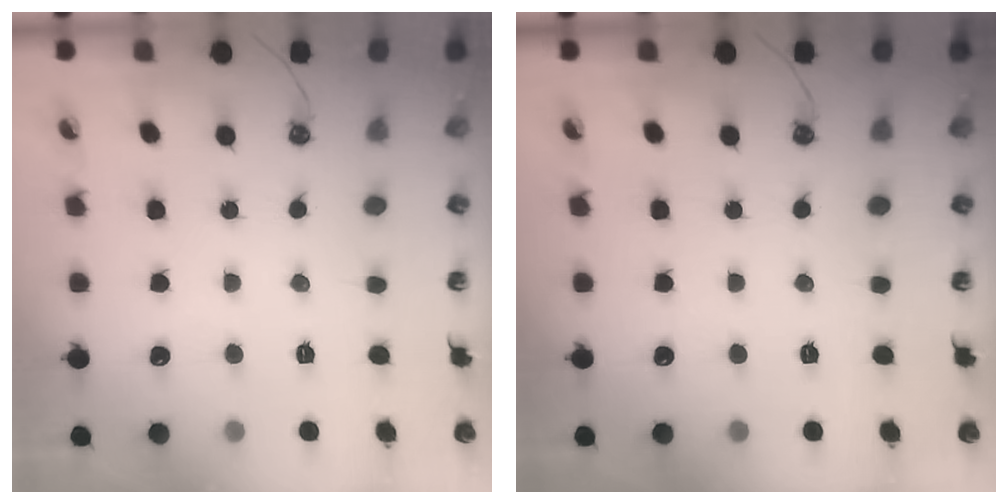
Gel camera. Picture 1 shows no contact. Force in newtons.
{"total": 0.0}